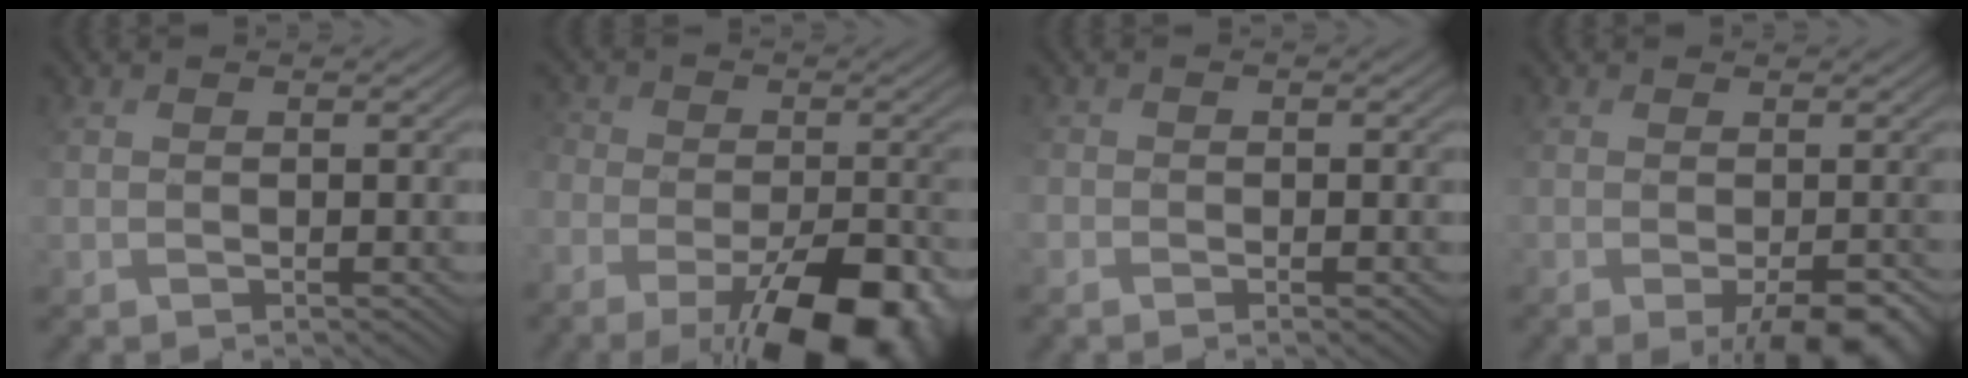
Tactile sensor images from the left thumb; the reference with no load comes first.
{"total": 15.3, "force": [-8.5, 7.8, 10.1], "torque": [-0.163, -0.027, -0.121]}
{"total": 2.2, "force": [-1.4, 0.9, 1.4], "torque": [-0.031, -0.009, -0.026]}
{"total": 5.8, "force": [-2.4, 1.8, 4.9], "torque": [-0.072, -0.006, -0.029]}